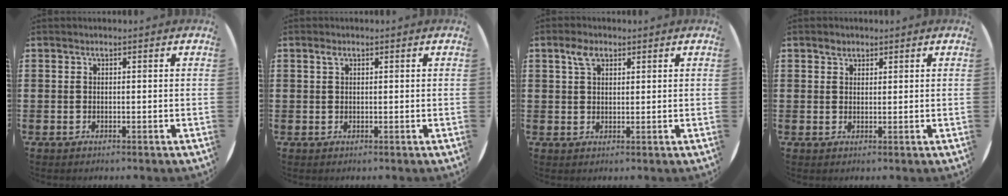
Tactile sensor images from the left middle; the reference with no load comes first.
{"total": 0.9, "force": [0.5, 0.5, 0.6], "torque": [-0.006, 0.001, 0.007]}
{"total": 3.0, "force": [1.9, 1.6, 1.7], "torque": [-0.032, 0.003, 0.033]}
{"total": 1.4, "force": [1.1, 0.7, 0.2], "torque": [0.002, 0.000, 0.021]}